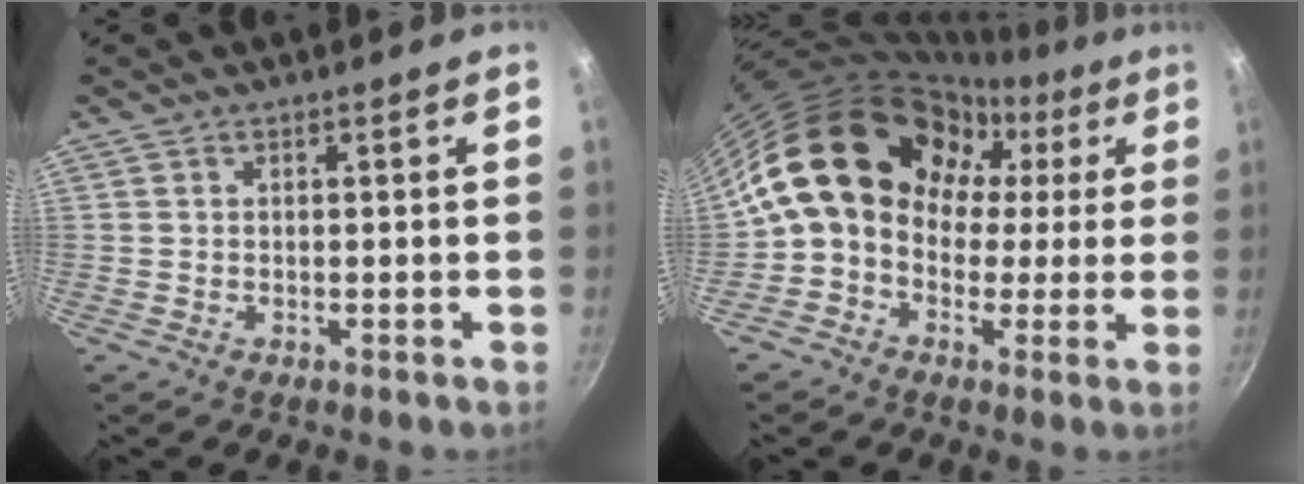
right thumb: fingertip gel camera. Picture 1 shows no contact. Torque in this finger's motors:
{"motor_torque": [-1.30, 2.78, 1.50, -1.26, 0.28]}